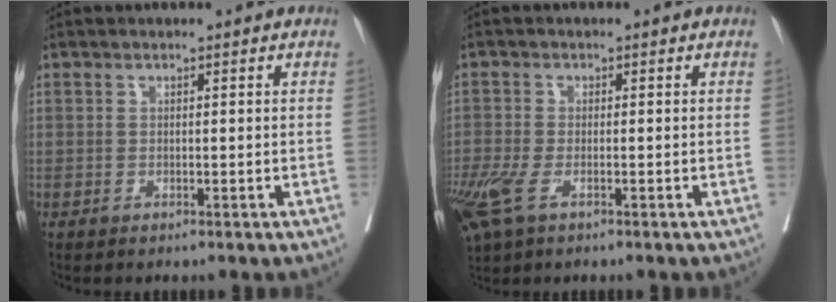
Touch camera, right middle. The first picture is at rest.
{"total": 7.2, "force": [-3.8, 3.1, 5.3], "torque": [-0.131, -0.023, -0.073]}